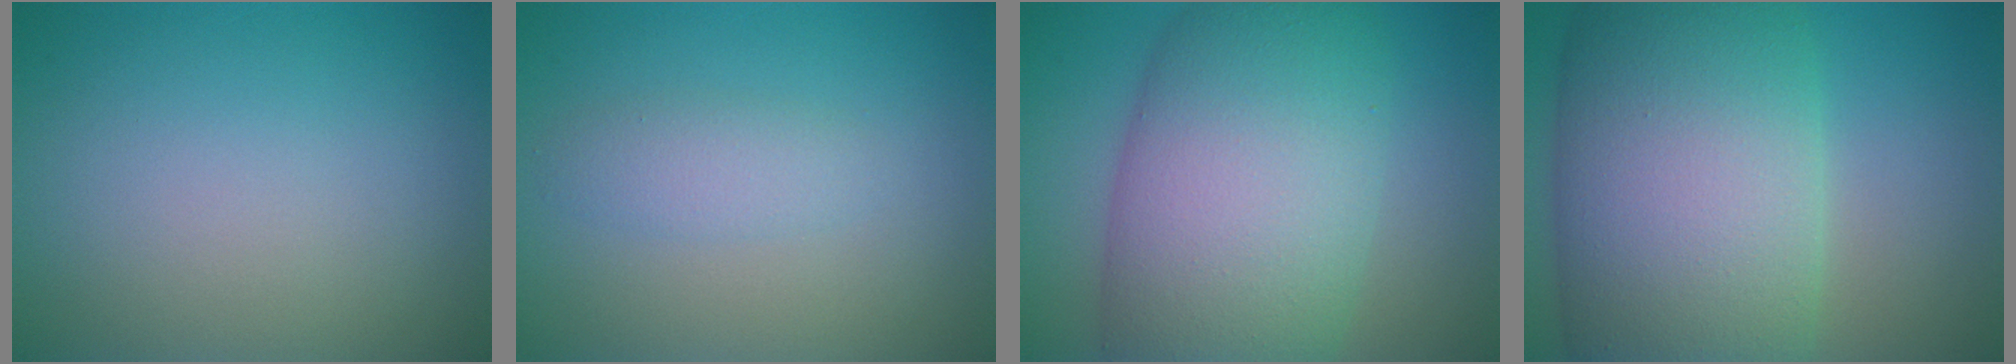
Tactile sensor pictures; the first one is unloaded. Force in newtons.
{"total": 1.8, "press": 1.8, "slide": 0.1}
{"total": 13.4, "press": 13.4, "slide": 0.7}
{"total": 15.7, "press": 15.7, "slide": 0.8}